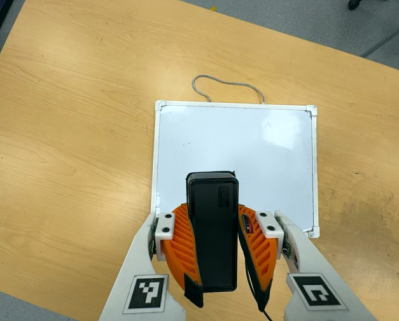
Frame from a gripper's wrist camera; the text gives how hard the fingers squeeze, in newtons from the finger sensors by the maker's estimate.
{"total": 9.1, "left": 7.8, "right": 10.3}